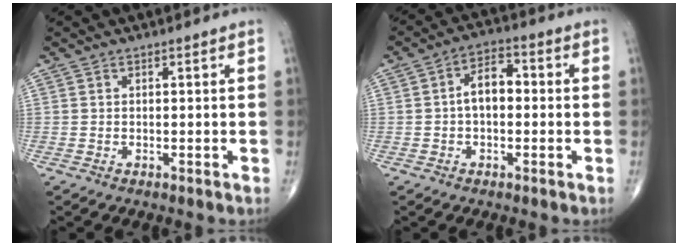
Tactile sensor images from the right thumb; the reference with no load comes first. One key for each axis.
{"total": 6.4, "fx": -0.1, "fy": 3.8, "fz": 5.1, "tx": -0.073, "ty": 0.026, "tz": -0.012}